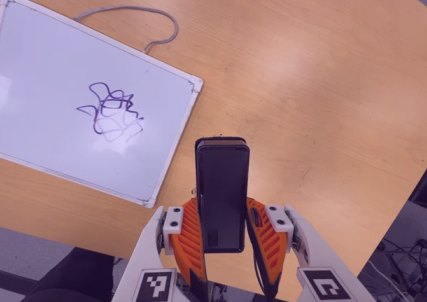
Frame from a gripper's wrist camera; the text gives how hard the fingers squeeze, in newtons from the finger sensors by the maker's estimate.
{"total": 5.0, "left": 3.7, "right": 6.2}